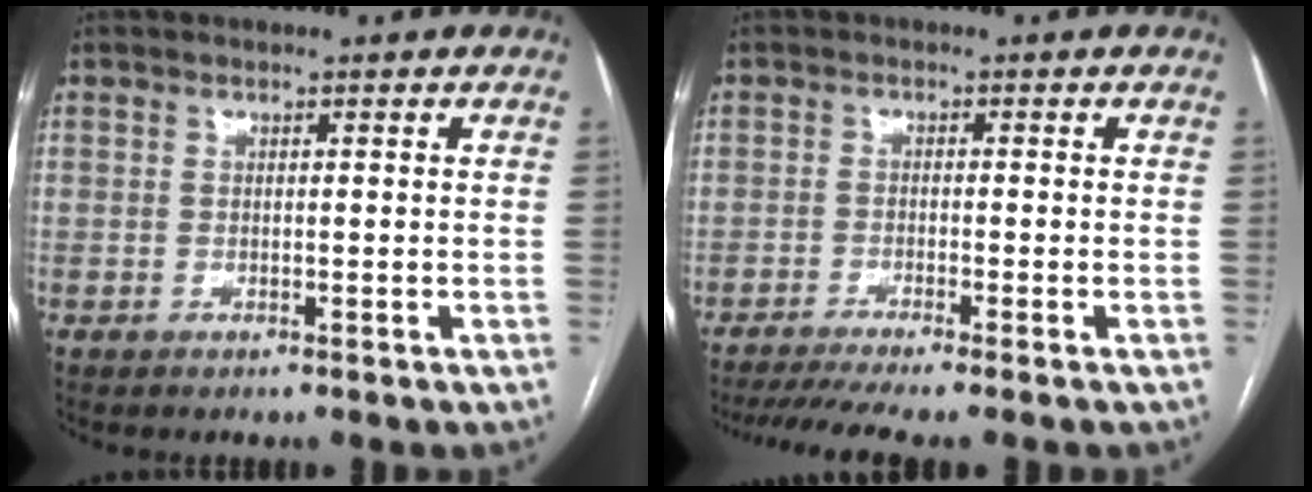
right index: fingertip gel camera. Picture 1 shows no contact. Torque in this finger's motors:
{"motor_torque": [1.07, -1.07, 0.42, 0.10]}